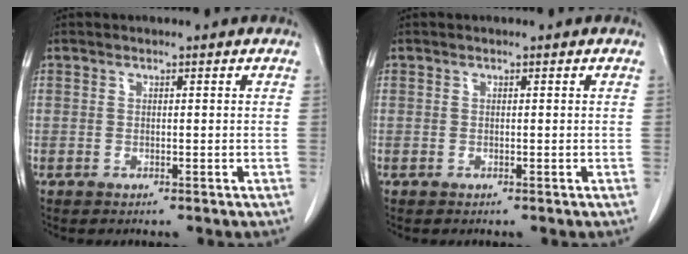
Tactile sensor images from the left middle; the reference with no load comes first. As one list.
[{"total": 0.0}]